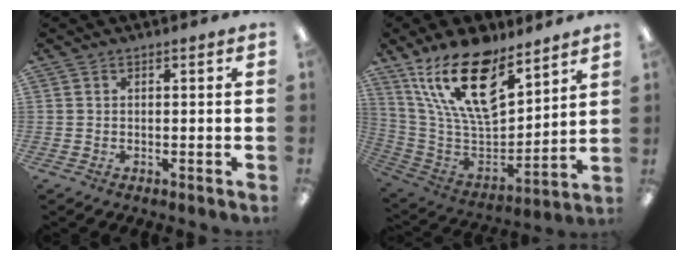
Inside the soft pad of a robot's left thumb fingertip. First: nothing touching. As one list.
[{"total": 22.4, "force": [14.4, 10.0, 13.9], "torque": [-0.254, -0.089, 0.254]}]